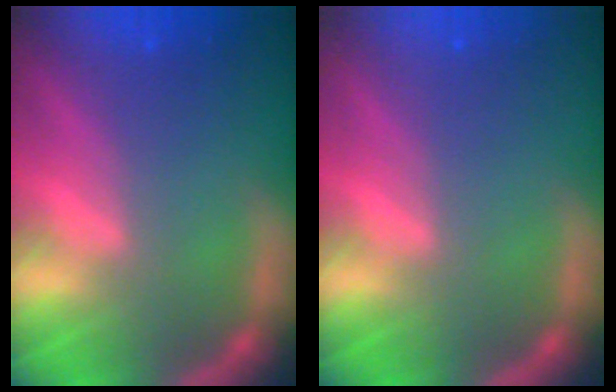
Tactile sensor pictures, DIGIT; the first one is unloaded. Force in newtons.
{"total": 0.0}